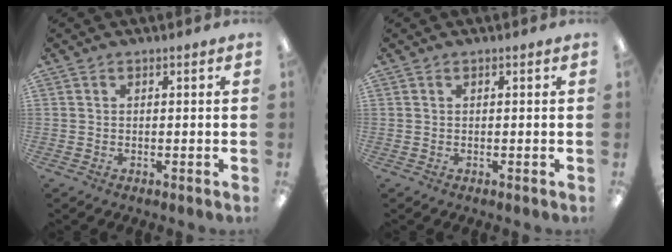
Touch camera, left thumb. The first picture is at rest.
{"total": 0.0}